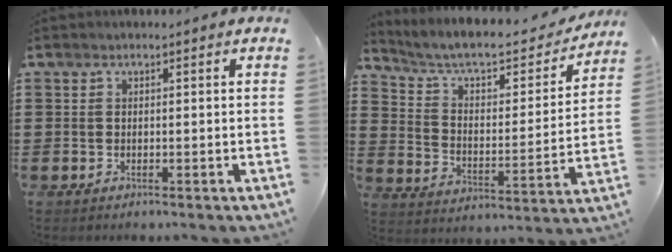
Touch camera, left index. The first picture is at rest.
{"total": 7.1, "force": [5.8, 2.0, 3.5], "torque": [-0.095, -0.036, 0.097]}